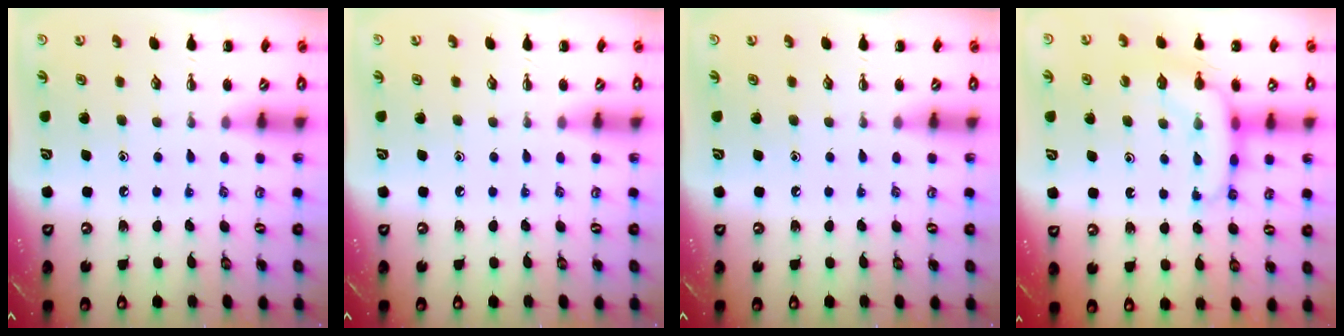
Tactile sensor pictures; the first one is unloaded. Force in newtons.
{"total": 0.0}
{"total": 0.0}
{"total": 10.2, "press": 10.1, "slide": 1.6}